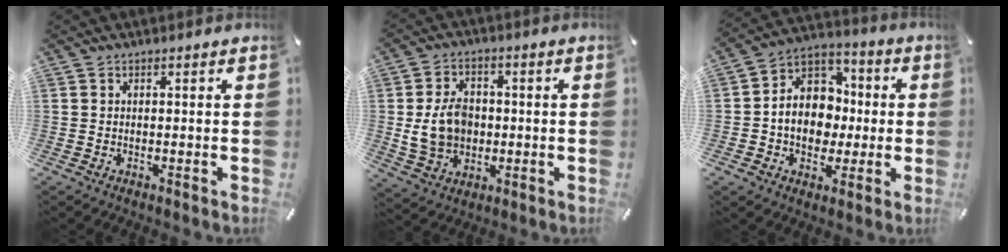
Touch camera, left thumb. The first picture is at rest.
{"total": 10.0, "force": [-0.1, 8.1, 5.8], "torque": [-0.130, 0.008, -0.003]}
{"total": 12.5, "force": [-1.4, 10.9, 5.8], "torque": [-0.113, 0.009, -0.019]}